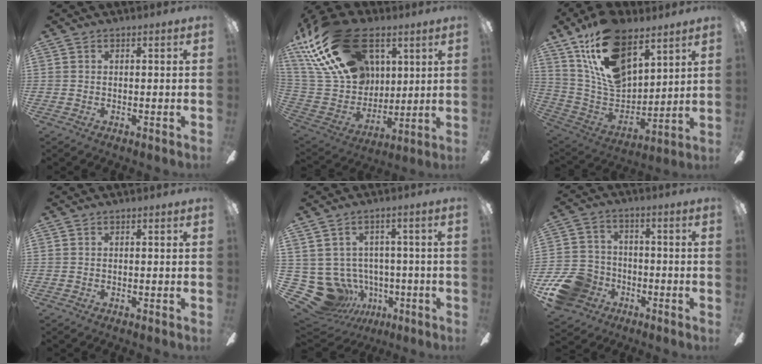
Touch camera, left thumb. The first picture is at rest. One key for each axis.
{"total": 28.9, "fx": 14.4, "fy": 18.2, "fz": 17.2, "tx": -0.342, "ty": -0.052, "tz": 0.271}
{"total": 20.1, "fx": 12.5, "fy": 10.3, "fz": 11.8, "tx": -0.239, "ty": -0.063, "tz": 0.229}
{"total": 0.0}
{"total": 10.5, "fx": -2.4, "fy": 9.4, "fz": 4.2, "tx": -0.127, "ty": -0.001, "tz": -0.029}
{"total": 12.8, "fx": -6.3, "fy": 10.0, "fz": 4.9, "tx": -0.115, "ty": 0.051, "tz": -0.108}